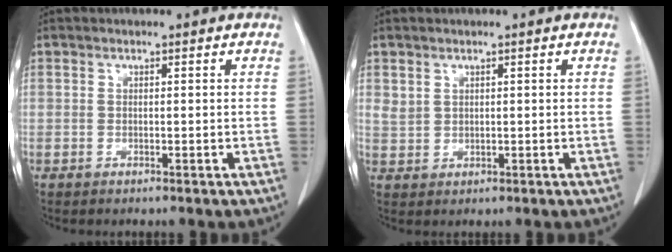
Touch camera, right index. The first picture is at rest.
{"total": 2.0, "force": [1.3, 1.5, 0.5], "torque": [-0.004, -0.001, 0.029]}